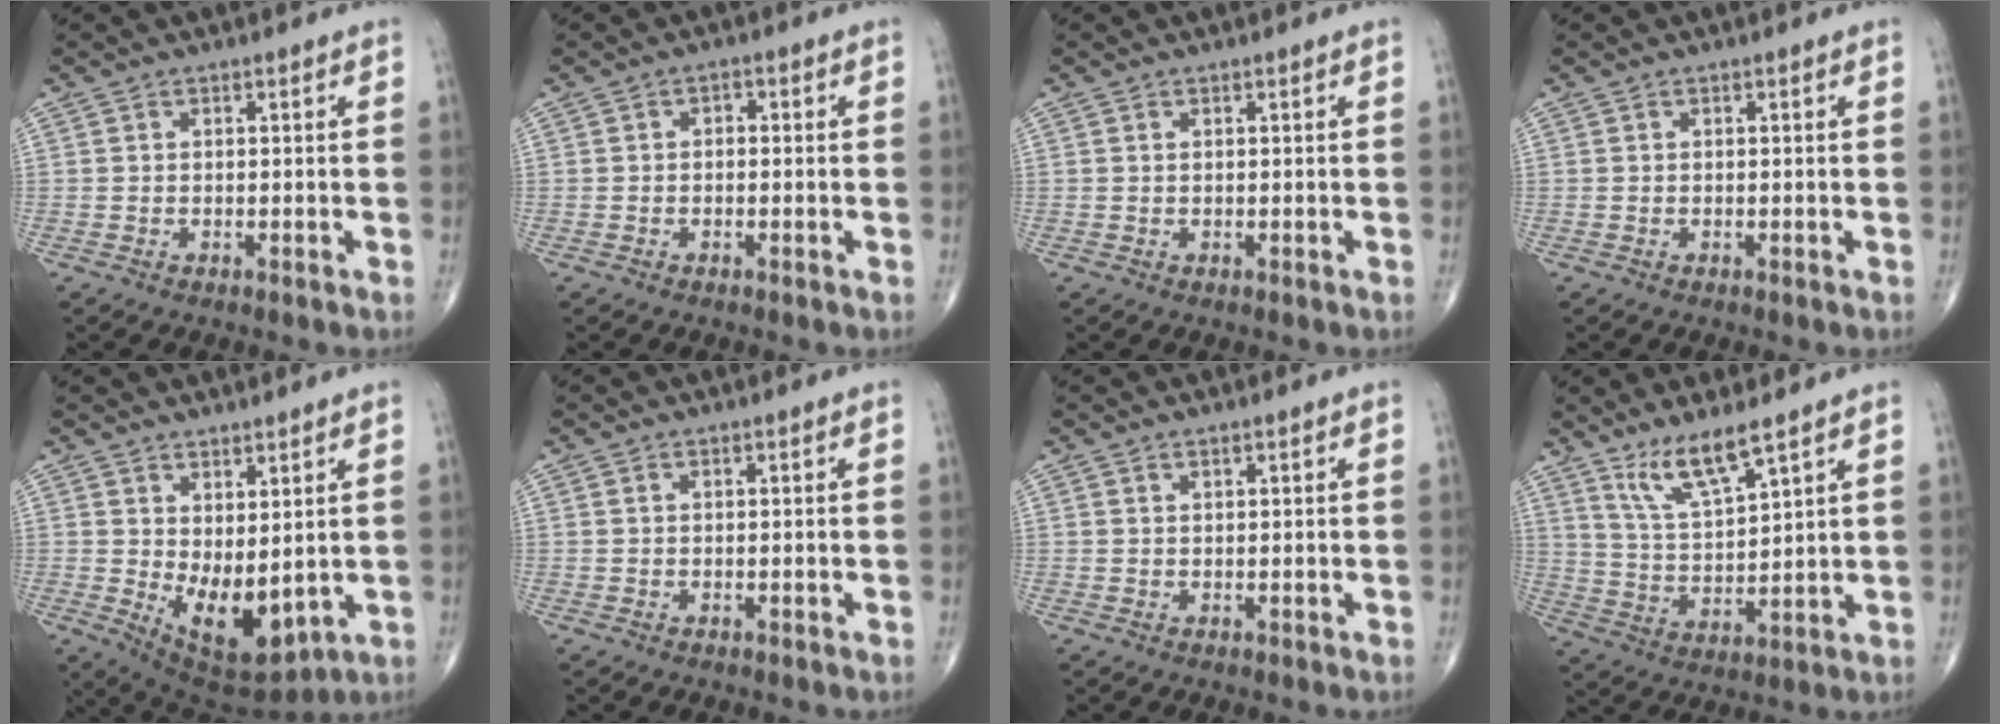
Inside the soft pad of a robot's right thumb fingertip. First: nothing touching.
{"total": 1.2, "force": [0.0, 0.8, 0.8], "torque": [-0.005, 0.005, -0.006]}
{"total": 0.0}
{"total": 0.0}
{"total": 10.8, "force": [0.3, 5.1, 9.5], "torque": [-0.135, -0.027, 0.031]}
{"total": 0.0}
{"total": 0.6, "force": [0.5, 0.0, 0.3], "torque": [-0.007, -0.004, 0.011]}
{"total": 9.1, "force": [6.5, 1.5, 6.2], "torque": [-0.121, -0.048, 0.137]}